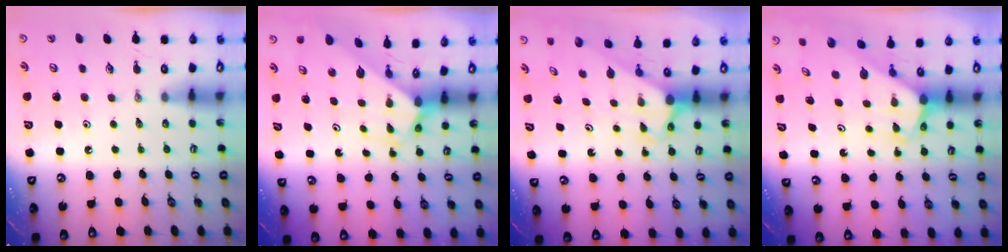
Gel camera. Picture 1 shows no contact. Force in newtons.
{"total": 2.5, "press": 2.5, "slide": 0.2}
{"total": 2.7, "press": 2.7, "slide": 0.0}
{"total": 2.2, "press": 2.2, "slide": 0.1}